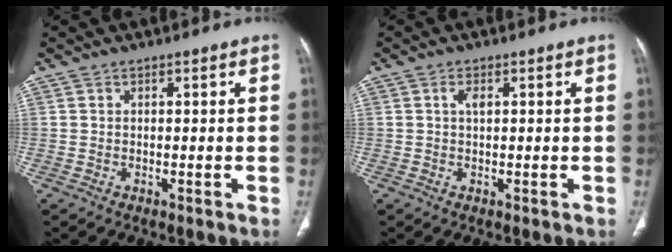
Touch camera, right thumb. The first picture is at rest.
{"total": 1.5, "force": [0.4, 0.7, 1.3], "torque": [-0.023, 0.002, 0.005]}